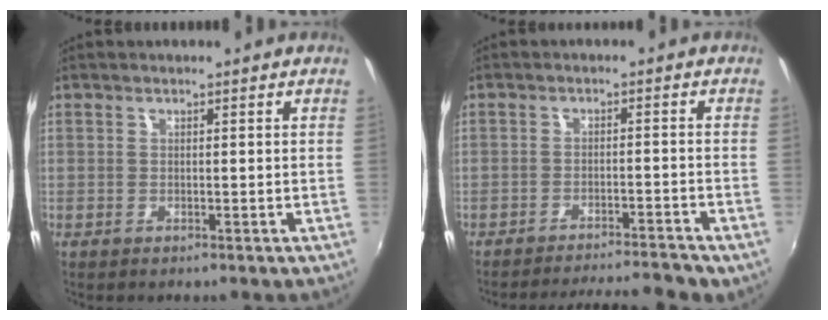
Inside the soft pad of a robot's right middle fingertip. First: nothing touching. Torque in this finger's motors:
{"motor_torque": [-0.65, -0.54, -0.25, -0.02]}